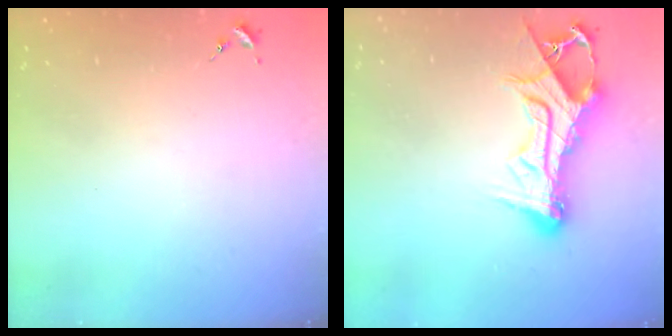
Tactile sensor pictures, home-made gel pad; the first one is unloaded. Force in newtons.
{"total": 14.7, "press": 14.6, "slide": 1.7}